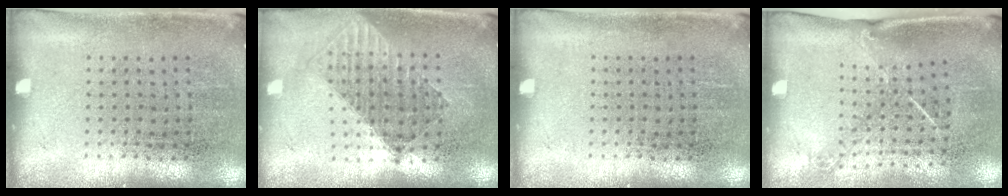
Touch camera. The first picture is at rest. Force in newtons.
{"total": 1.5, "press": 1.3, "slide": 0.8}
{"total": 0.0}
{"total": 1.4, "press": 1.0, "slide": 1.0}